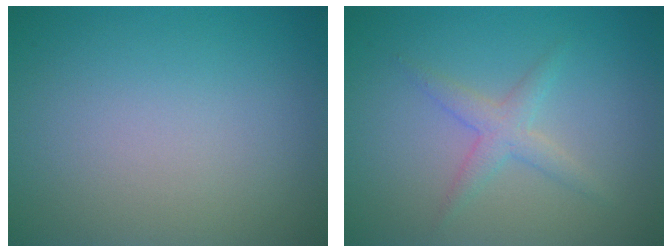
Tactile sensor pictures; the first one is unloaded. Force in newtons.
{"total": 2.0, "press": 2.0, "slide": 0.0}